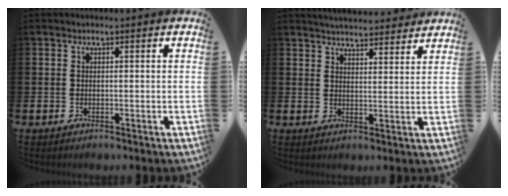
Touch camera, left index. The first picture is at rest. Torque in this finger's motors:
{"motor_torque": [-0.09, -1.92, 0.05, 0.09]}